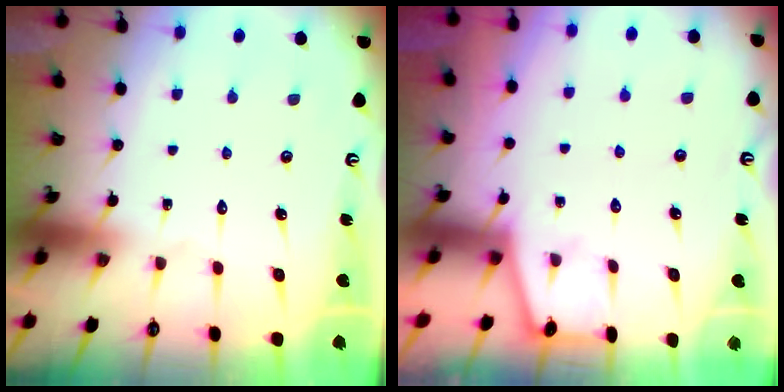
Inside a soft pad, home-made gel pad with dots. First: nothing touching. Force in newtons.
{"total": 1.4, "press": 1.4, "slide": 0.2}